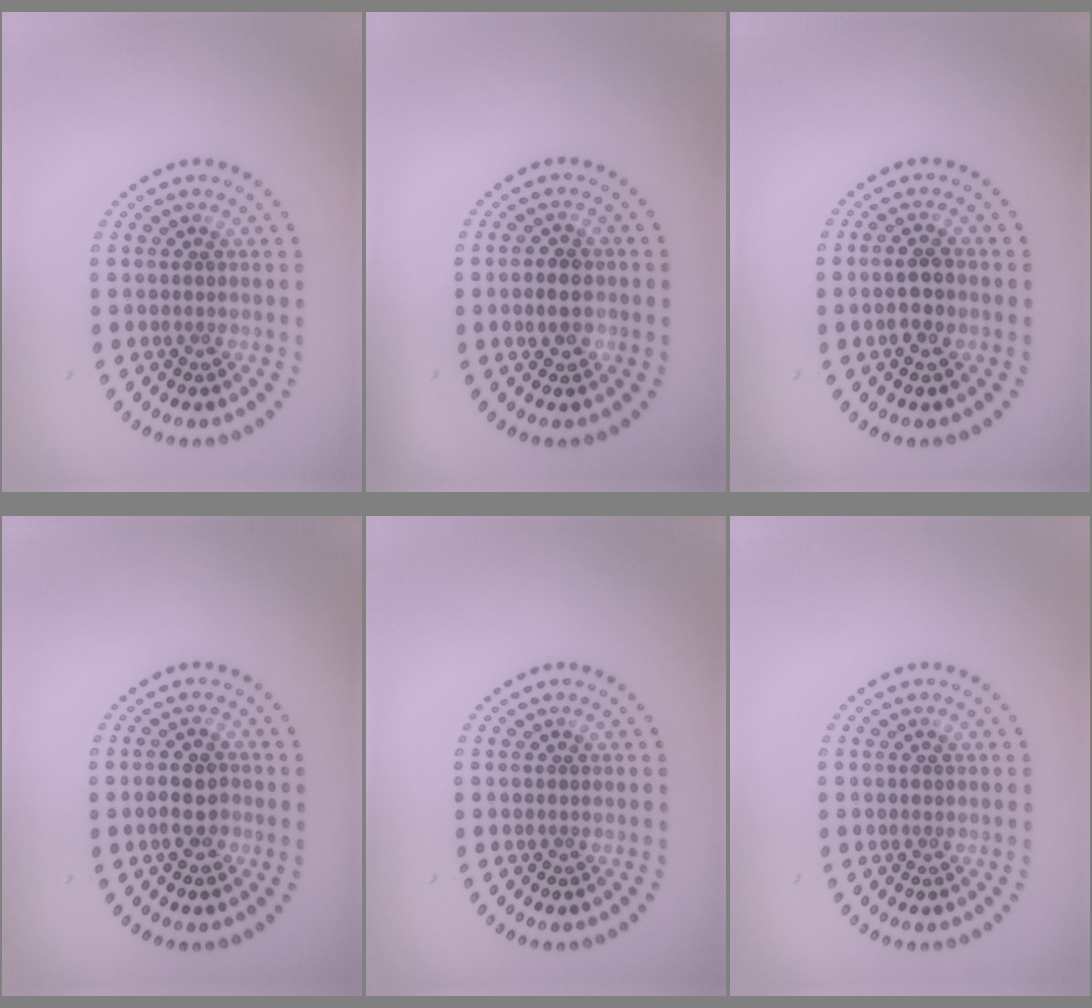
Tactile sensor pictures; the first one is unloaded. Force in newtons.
{"total": 2.6, "press": 2.5, "slide": 0.5}
{"total": 2.5, "press": 2.4, "slide": 0.6}
{"total": 2.3, "press": 2.3, "slide": 0.6}
{"total": 0.0}
{"total": 0.5, "press": 0.4, "slide": 0.3}